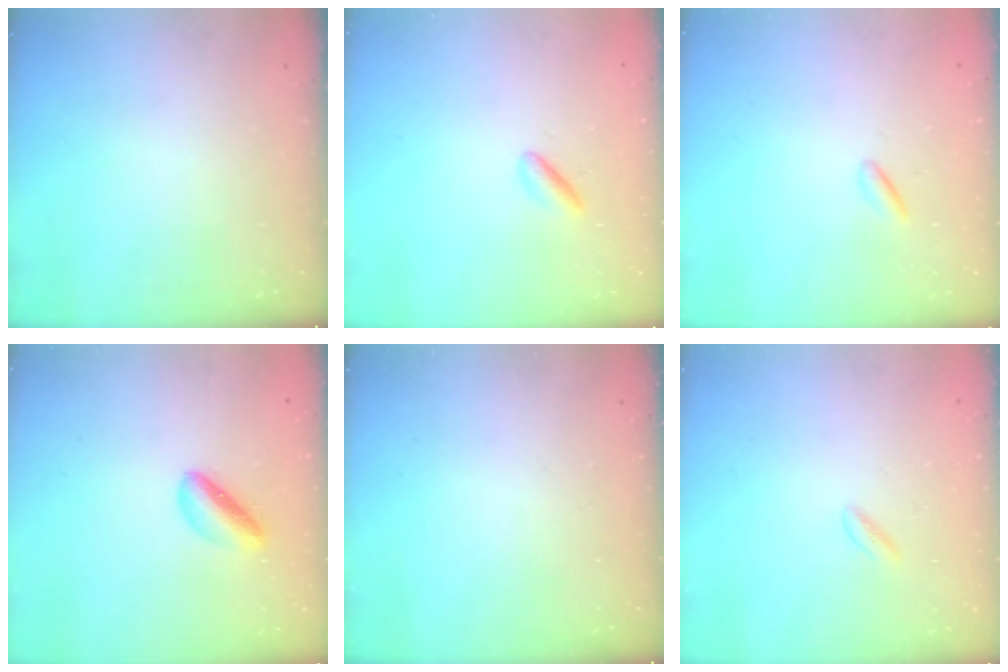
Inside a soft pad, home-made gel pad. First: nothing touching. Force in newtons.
{"total": 2.1, "press": 1.9, "slide": 1.0}
{"total": 0.7, "press": 0.5, "slide": 0.5}
{"total": 4.6, "press": 4.4, "slide": 1.3}
{"total": 0.0}
{"total": 1.3, "press": 1.0, "slide": 0.7}